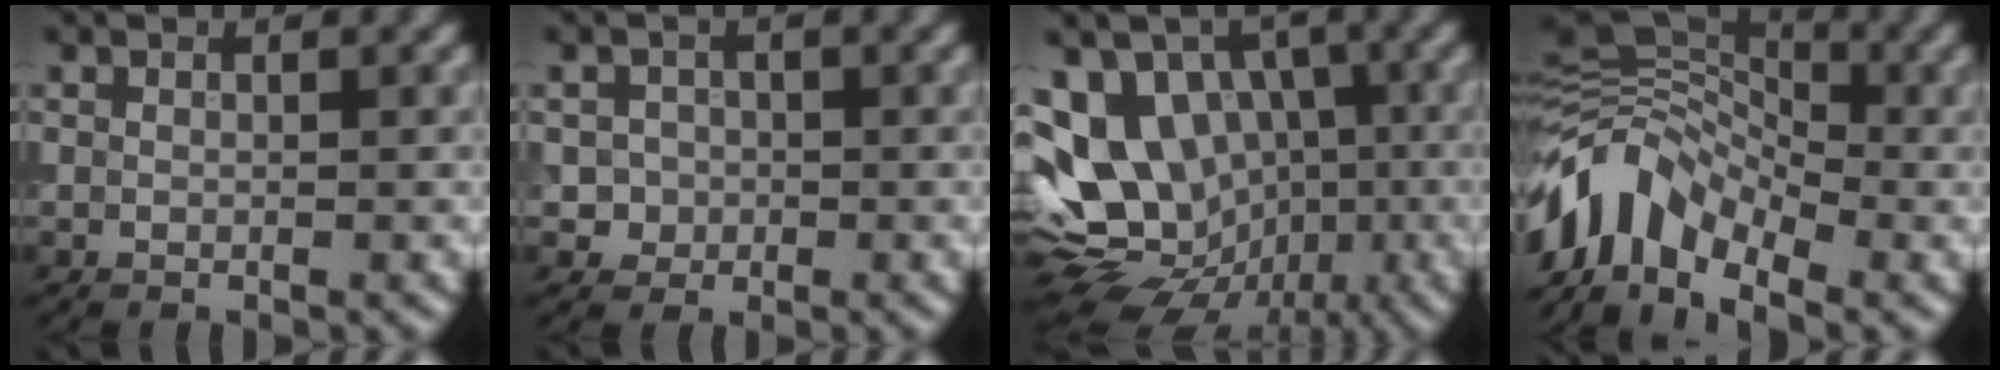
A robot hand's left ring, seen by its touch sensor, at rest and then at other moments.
{"total": 1.8, "force": [-0.2, 1.7, 0.3], "torque": [0.015, -0.004, -0.003]}
{"total": 12.3, "force": [-1.4, 9.9, 7.2], "torque": [-0.109, 0.001, -0.021]}
{"total": 8.7, "force": [-4.2, 5.6, 5.1], "torque": [-0.088, 0.010, -0.095]}